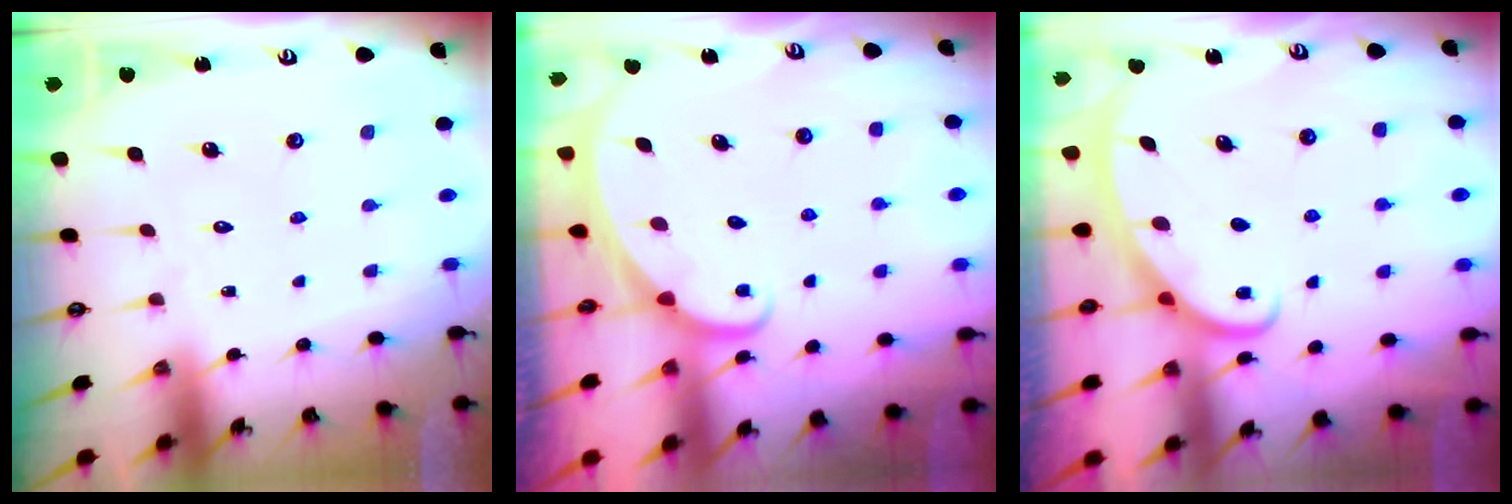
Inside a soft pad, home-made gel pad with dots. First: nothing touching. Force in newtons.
{"total": 1.9, "press": 1.9, "slide": 0.1}
{"total": 2.7, "press": 2.7, "slide": 0.4}